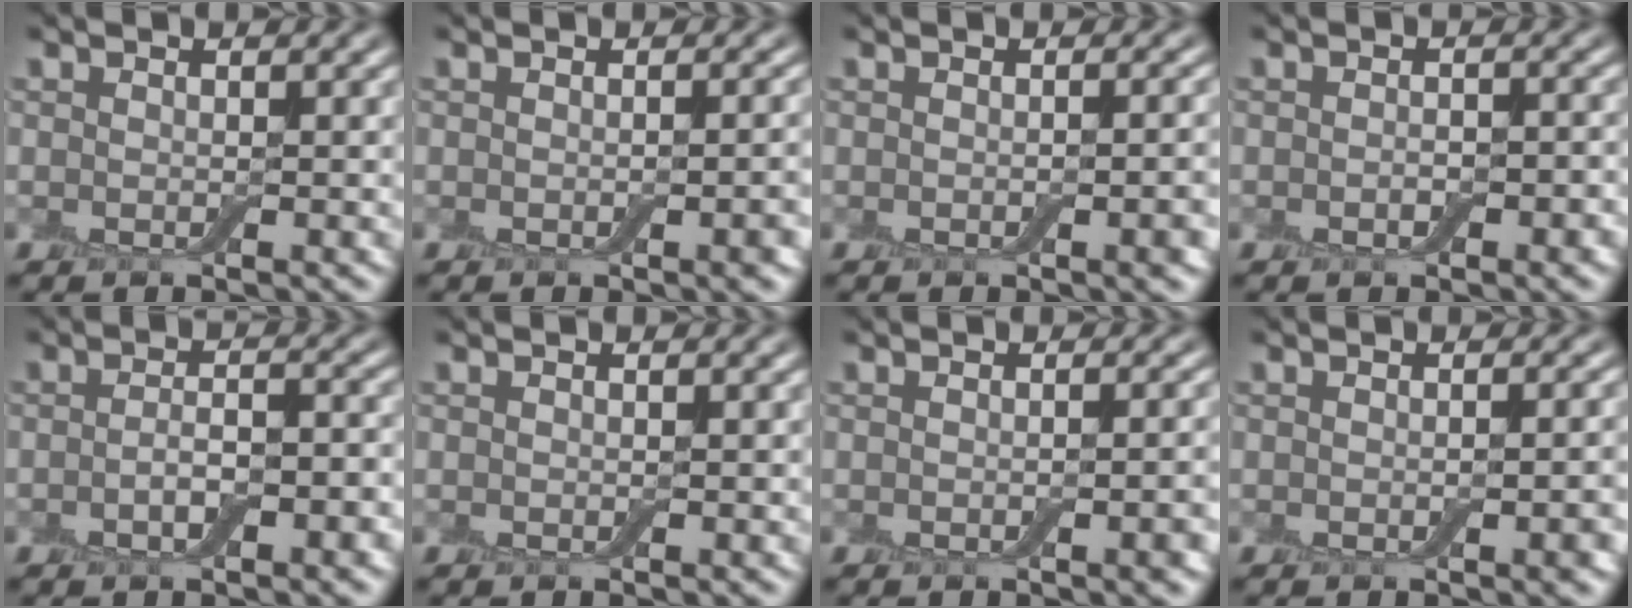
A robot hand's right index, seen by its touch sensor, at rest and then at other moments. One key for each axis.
{"total": 2.6, "fx": -0.4, "fy": 0.7, "fz": 2.5, "tx": -0.023, "ty": 0.002, "tz": -0.004}
{"total": 3.2, "fx": -0.6, "fy": 1.0, "fz": 3.0, "tx": -0.027, "ty": 0.001, "tz": -0.006}
{"total": 2.2, "fx": -0.7, "fy": 1.1, "fz": 1.8, "tx": -0.025, "ty": -0.001, "tz": -0.008}
{"total": 3.4, "fx": -1.0, "fy": 1.2, "fz": 3.0, "tx": -0.051, "ty": 0.002, "tz": -0.016}
{"total": 0.0}
{"total": 2.9, "fx": -0.5, "fy": 0.9, "fz": 2.7, "tx": -0.022, "ty": 0.003, "tz": -0.004}
{"total": 2.8, "fx": -0.5, "fy": 0.8, "fz": 2.7, "tx": -0.024, "ty": 0.002, "tz": -0.003}